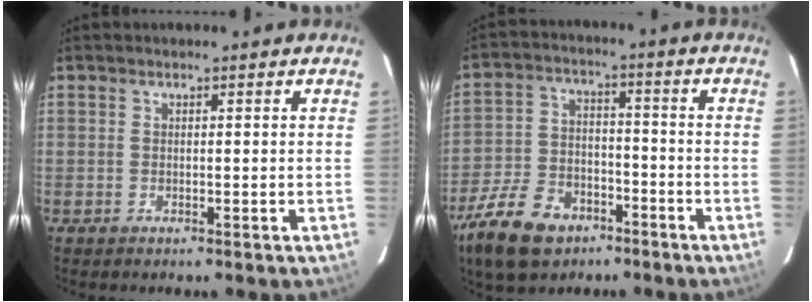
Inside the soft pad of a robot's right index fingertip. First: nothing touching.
{"total": 15.2, "force": [-9.7, 8.9, 7.7], "torque": [-0.192, -0.003, -0.166]}